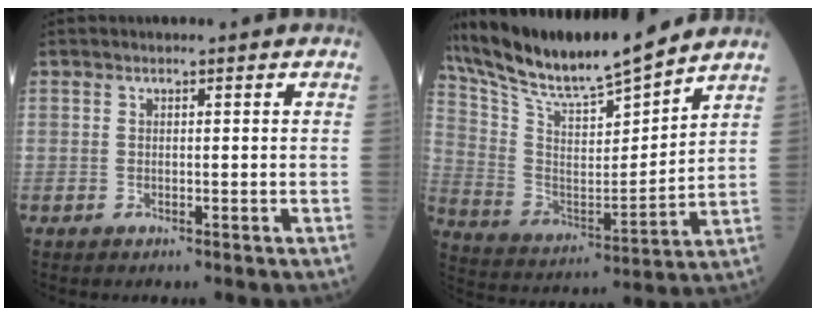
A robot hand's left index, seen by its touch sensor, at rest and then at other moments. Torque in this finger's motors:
{"motor_torque": [0.41, -1.12, -0.11, 0.06]}